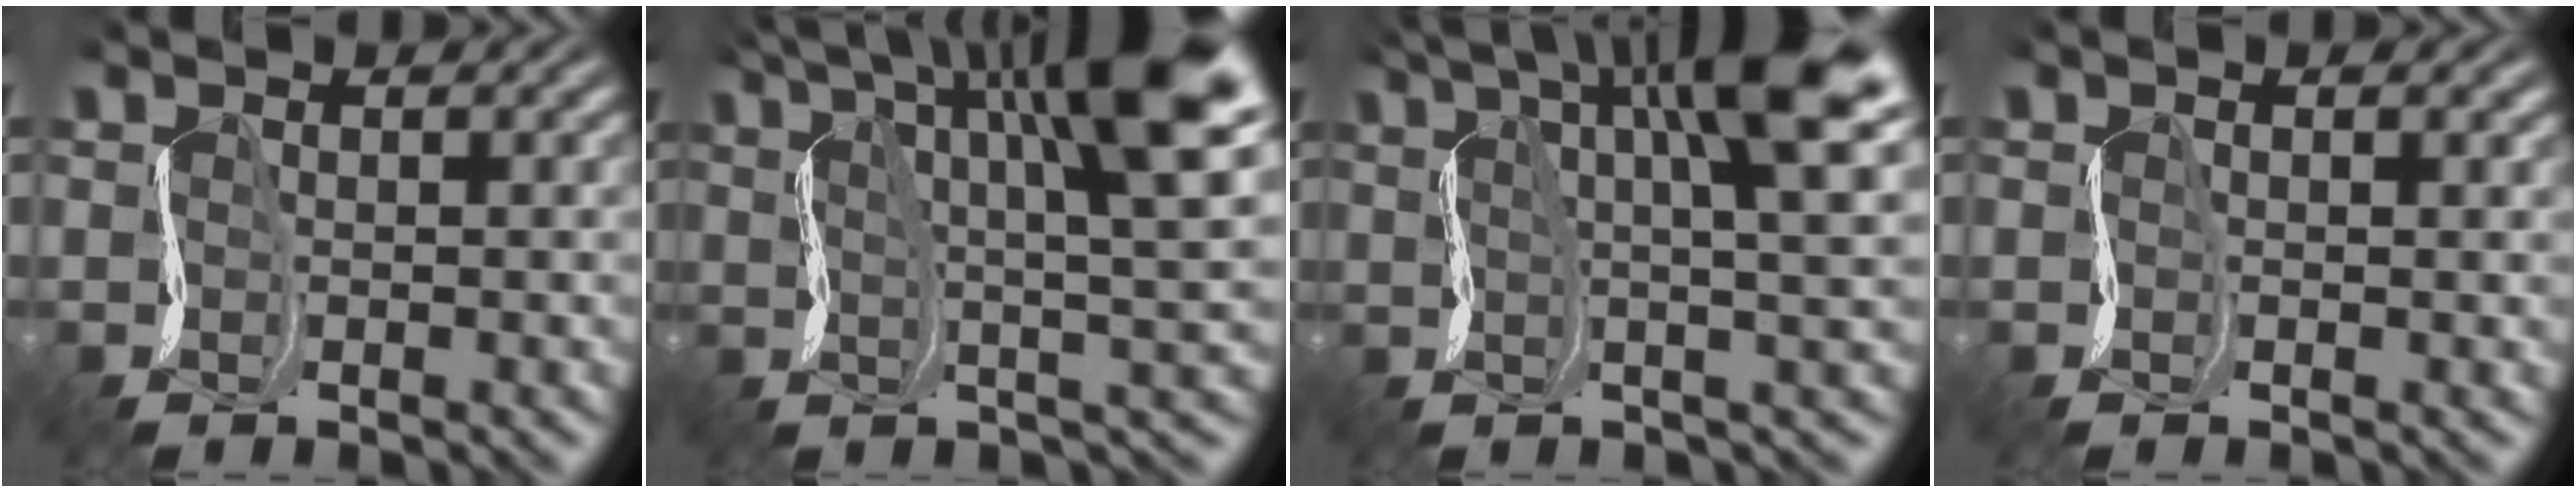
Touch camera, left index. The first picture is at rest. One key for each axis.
{"total": 12.9, "fx": 5.5, "fy": 3.0, "fz": 11.2, "tx": -0.189, "ty": 0.014, "tz": 0.090}
{"total": 11.0, "fx": 4.7, "fy": 2.4, "fz": 9.6, "tx": -0.140, "ty": 0.020, "tz": 0.073}
{"total": 0.7, "fx": 0.4, "fy": 0.1, "fz": 0.6, "tx": -0.009, "ty": 0.003, "tz": 0.004}